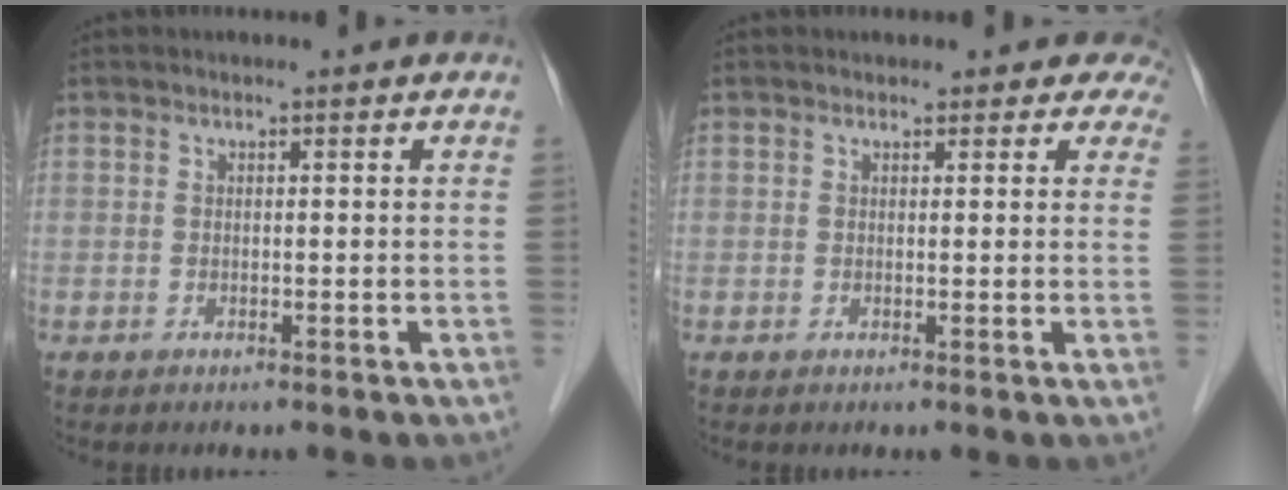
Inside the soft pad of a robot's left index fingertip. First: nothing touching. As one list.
[{"total": 5.1, "force": [4.6, 2.3, -0.1], "torque": [0.035, -0.012, 0.024]}]